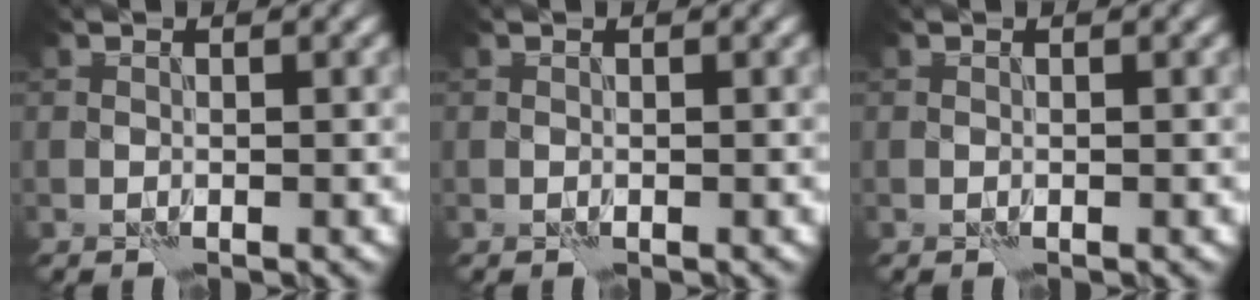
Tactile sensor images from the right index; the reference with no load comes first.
{"total": 0.0}
{"total": 0.0}